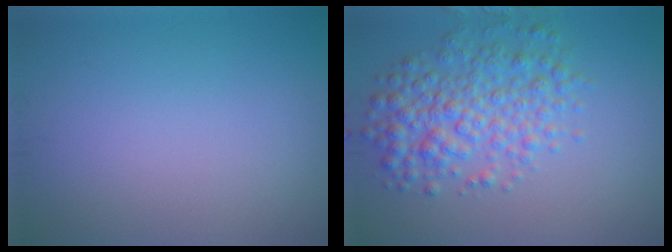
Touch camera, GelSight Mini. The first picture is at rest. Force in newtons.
{"total": 5.5, "press": 5.5, "slide": 0.1}